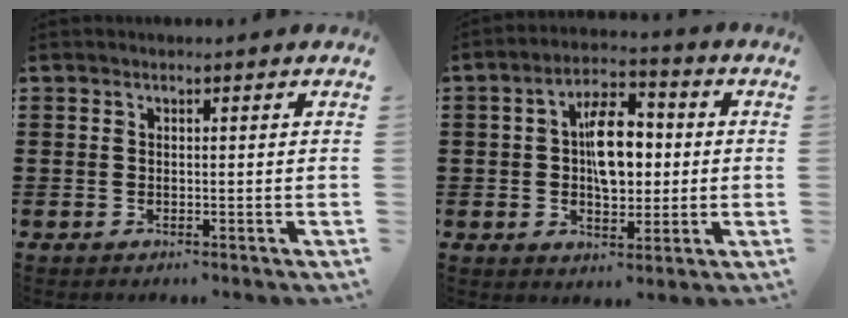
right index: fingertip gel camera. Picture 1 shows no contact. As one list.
[{"total": 8.9, "force": [0.9, 4.5, 7.7], "torque": [-0.132, 0.010, 0.013]}]